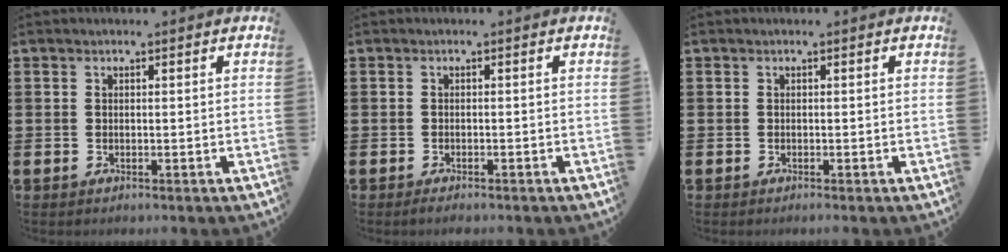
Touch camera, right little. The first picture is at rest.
{"total": 0.8, "force": [-0.6, 0.1, 0.5], "torque": [-0.010, -0.003, -0.011]}
{"total": 0.0}